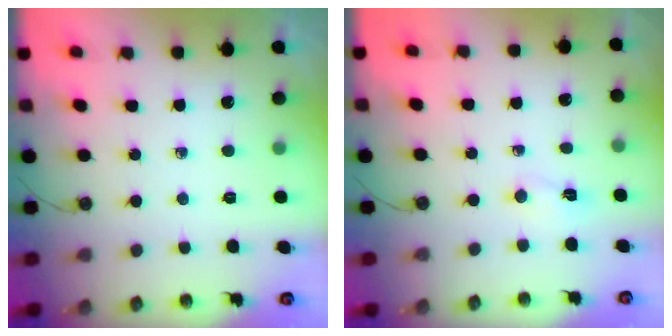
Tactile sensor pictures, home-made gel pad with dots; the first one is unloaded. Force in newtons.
{"total": 2.0, "press": 1.9, "slide": 0.6}